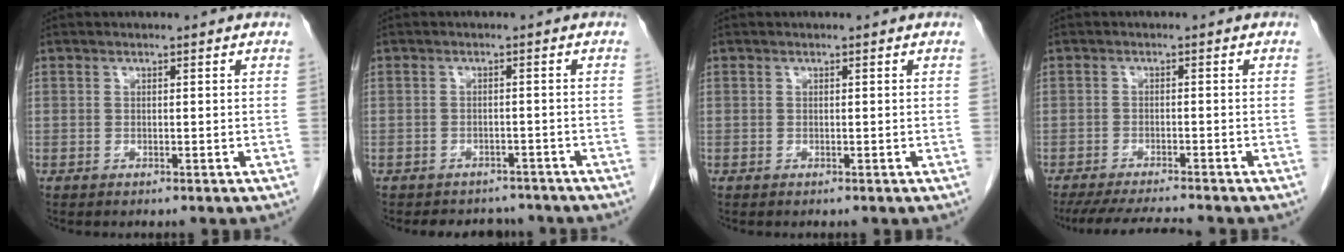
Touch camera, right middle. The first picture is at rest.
{"total": 5.6, "force": [-5.1, 2.3, 0.6], "torque": [-0.007, 0.004, -0.059]}
{"total": 0.0}
{"total": 7.3, "force": [-6.7, -0.4, 2.8], "torque": [-0.045, -0.014, -0.109]}